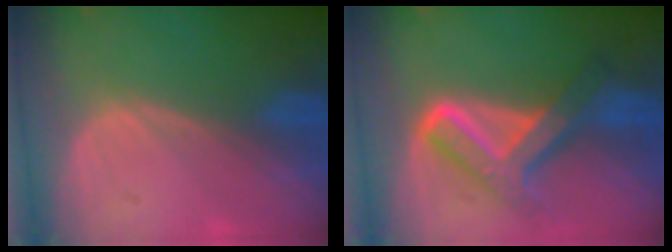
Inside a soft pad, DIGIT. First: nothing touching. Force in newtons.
{"total": 8.1, "press": 8.1, "slide": 0.8}